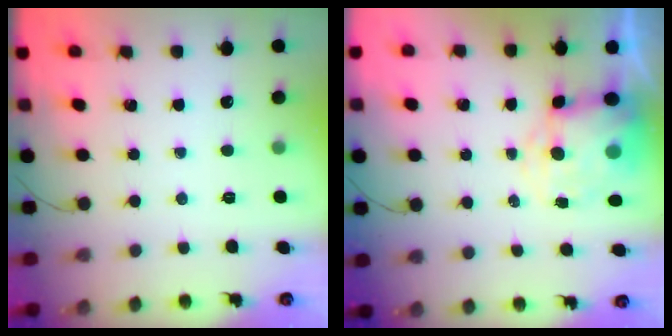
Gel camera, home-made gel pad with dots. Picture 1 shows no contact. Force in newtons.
{"total": 9.2, "press": 9.0, "slide": 2.3}